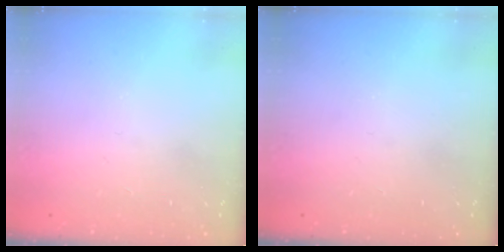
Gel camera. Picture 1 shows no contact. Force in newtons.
{"total": 0.0}